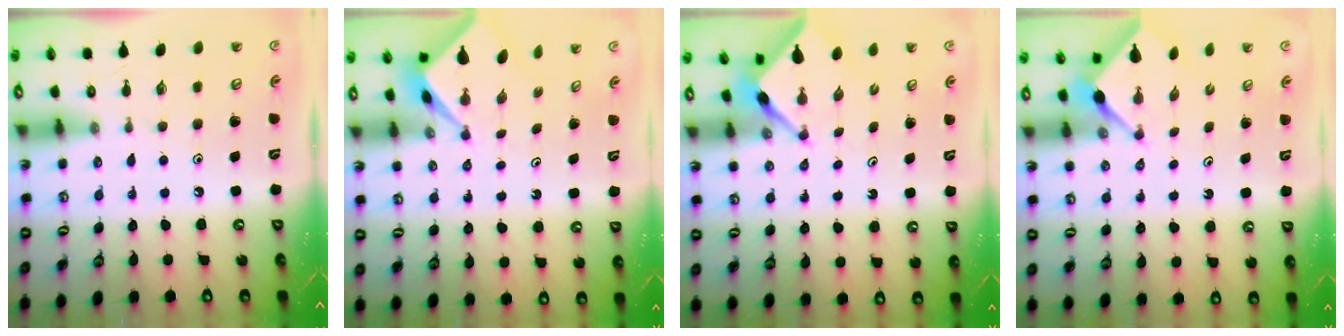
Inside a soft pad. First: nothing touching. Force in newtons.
{"total": 2.3, "press": 2.3, "slide": 0.2}
{"total": 3.1, "press": 3.0, "slide": 0.3}
{"total": 2.4, "press": 2.4, "slide": 0.2}